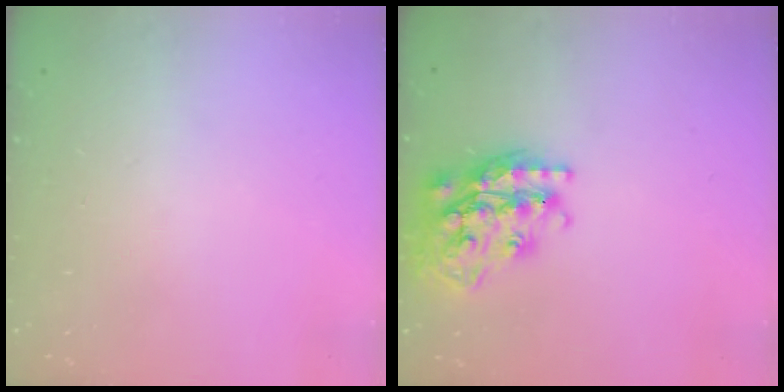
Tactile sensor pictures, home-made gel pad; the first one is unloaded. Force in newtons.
{"total": 22.6, "press": 22.5, "slide": 1.7}